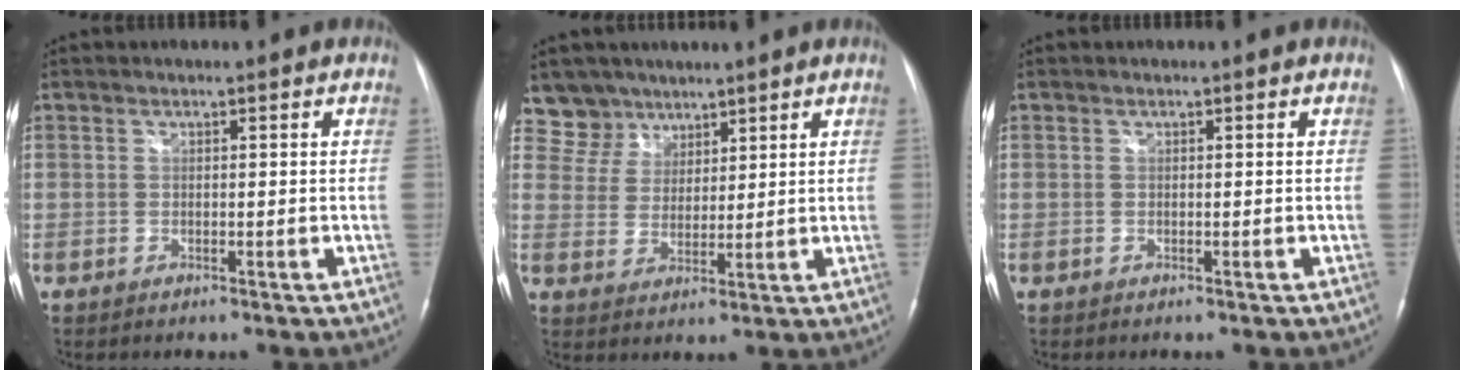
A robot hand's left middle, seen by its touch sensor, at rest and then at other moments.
{"total": 6.1, "force": [4.8, 3.7, -0.7], "torque": [0.020, 0.002, 0.092]}
{"total": 0.0}